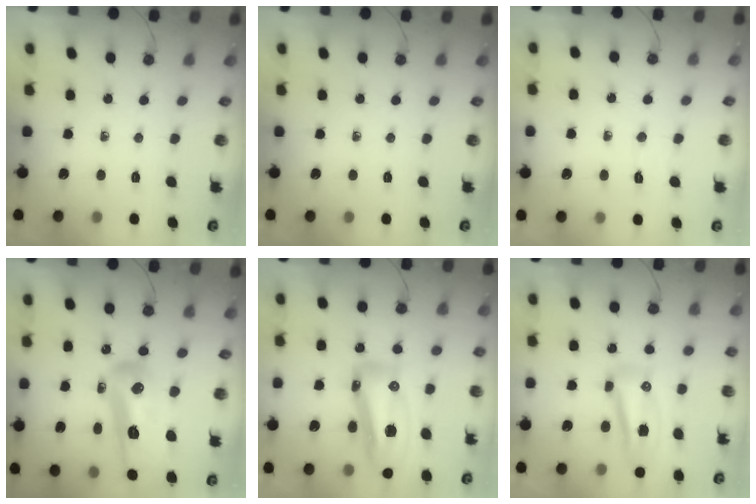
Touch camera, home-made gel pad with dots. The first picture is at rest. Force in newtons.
{"total": 0.0}
{"total": 2.8, "press": 2.8, "slide": 0.4}
{"total": 17.7, "press": 17.0, "slide": 4.6}
{"total": 17.9, "press": 17.7, "slide": 2.7}
{"total": 9.4, "press": 9.3, "slide": 1.1}